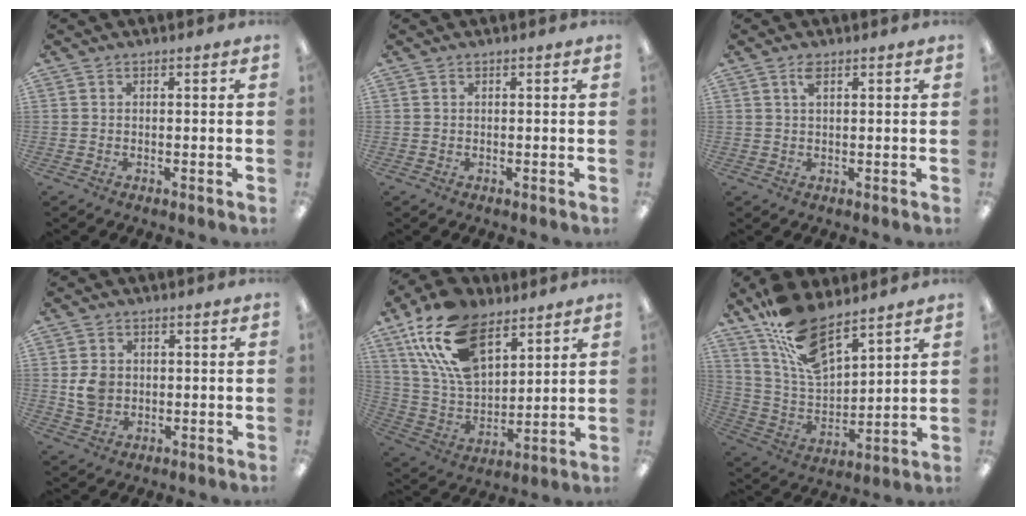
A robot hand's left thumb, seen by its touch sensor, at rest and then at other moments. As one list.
[{"total": 0.0}, {"total": 2.4, "force": [1.3, 0.9, 1.8], "torque": [-0.033, 0.000, 0.021]}, {"total": 5.6, "force": [0.4, 4.7, 3.0], "torque": [-0.051, 0.002, 0.008]}, {"total": 21.1, "force": [12.1, 11.5, 12.8], "torque": [-0.283, -0.045, 0.220]}, {"total": 15.3, "force": [11.0, 5.9, 8.8], "torque": [-0.176, -0.056, 0.204]}]